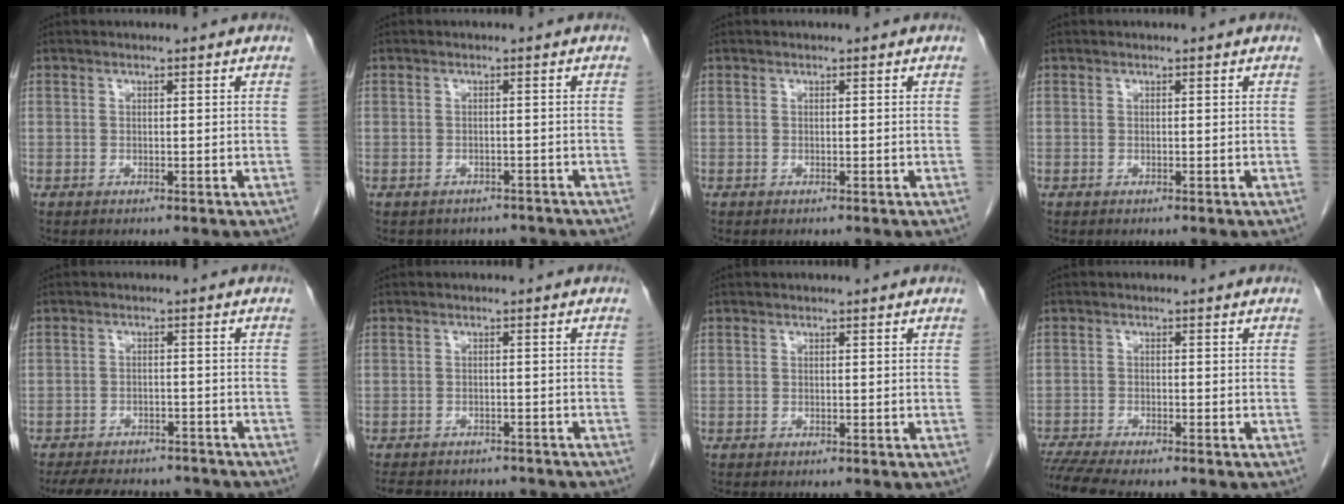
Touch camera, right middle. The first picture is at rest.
{"total": 5.1, "force": [-4.5, 2.5, 0.2], "torque": [0.003, 0.008, -0.049]}
{"total": 0.0}
{"total": 0.0}
{"total": 13.0, "force": [-11.4, 4.7, 4.1], "torque": [-0.078, 0.005, -0.145]}
{"total": 12.3, "force": [-10.8, 4.4, 3.8], "torque": [-0.076, 0.006, -0.126]}
{"total": 0.5, "force": [-0.5, 0.1, 0.2], "torque": [-0.004, -0.001, -0.009]}
{"total": 7.5, "force": [-6.6, 0.4, 3.5], "torque": [-0.054, -0.012, -0.108]}